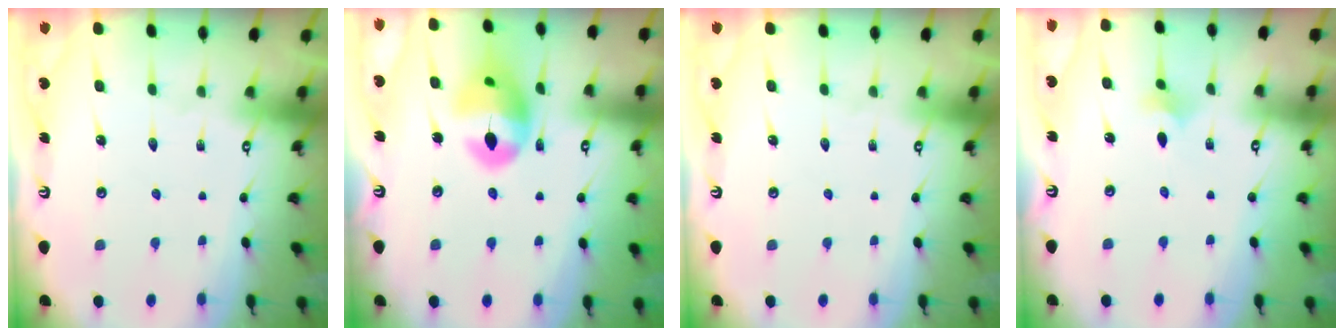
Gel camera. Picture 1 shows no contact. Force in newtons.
{"total": 14.0, "press": 13.9, "slide": 1.5}
{"total": 0.0}
{"total": 1.6, "press": 1.5, "slide": 0.4}